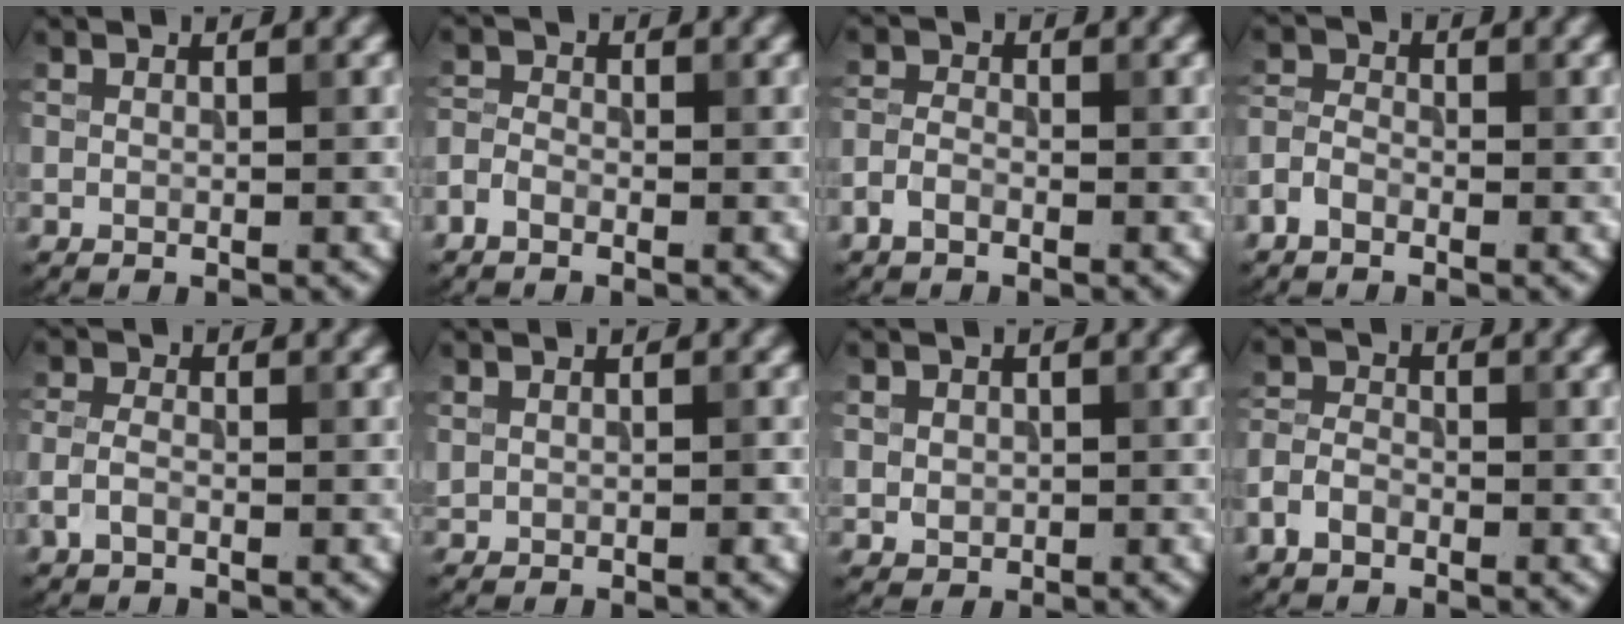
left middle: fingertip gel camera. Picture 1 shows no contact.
{"total": 1.6, "force": [-1.1, 0.9, 0.7], "torque": [-0.013, 0.003, -0.031]}
{"total": 1.7, "force": [-1.2, 0.9, 0.9], "torque": [-0.019, 0.004, -0.030]}
{"total": 2.1, "force": [-1.4, 1.2, 1.0], "torque": [-0.022, 0.004, -0.038]}
{"total": 1.8, "force": [-0.9, 1.0, 1.2], "torque": [-0.025, 0.005, -0.024]}
{"total": 0.6, "force": [0.1, 0.3, 0.5], "torque": [-0.011, -0.002, 0.007]}
{"total": 1.6, "force": [0.2, 1.5, 0.6], "torque": [-0.010, -0.006, 0.008]}
{"total": 2.4, "force": [-1.5, 1.5, 1.1], "torque": [-0.024, 0.004, -0.040]}